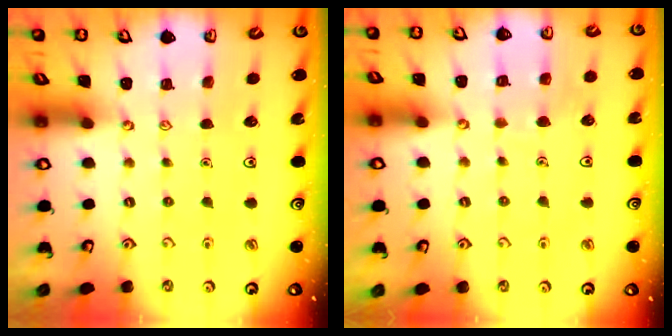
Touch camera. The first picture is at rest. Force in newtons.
{"total": 3.9, "press": 3.9, "slide": 0.3}